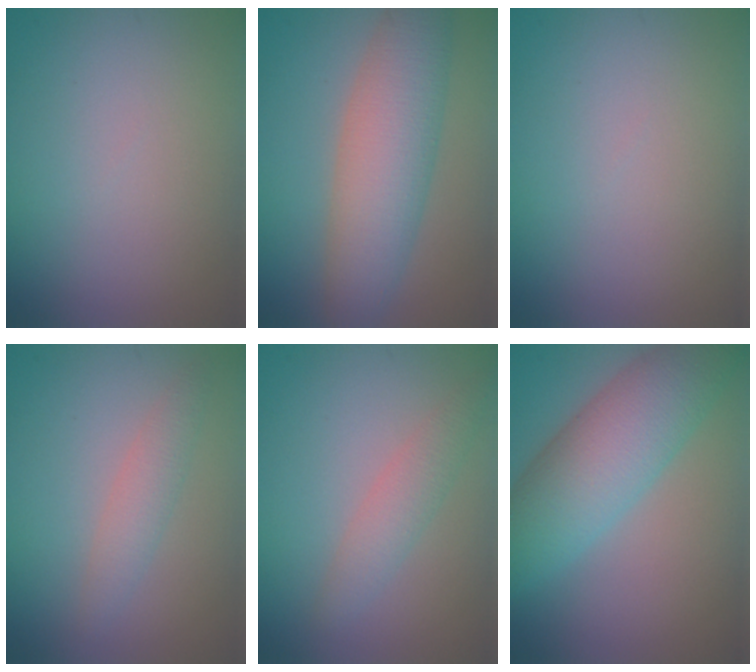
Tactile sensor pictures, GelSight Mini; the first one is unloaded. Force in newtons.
{"total": 7.3, "press": 7.3, "slide": 0.2}
{"total": 0.0}
{"total": 2.1, "press": 2.1, "slide": 0.1}
{"total": 2.3, "press": 2.3, "slide": 0.0}
{"total": 8.0, "press": 8.0, "slide": 0.2}